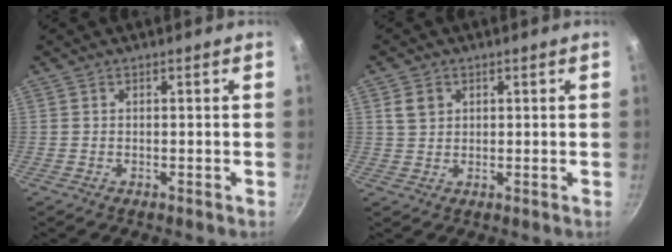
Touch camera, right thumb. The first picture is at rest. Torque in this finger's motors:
{"motor_torque": [-0.07, 1.13, 0.08, 0.04, -0.02]}